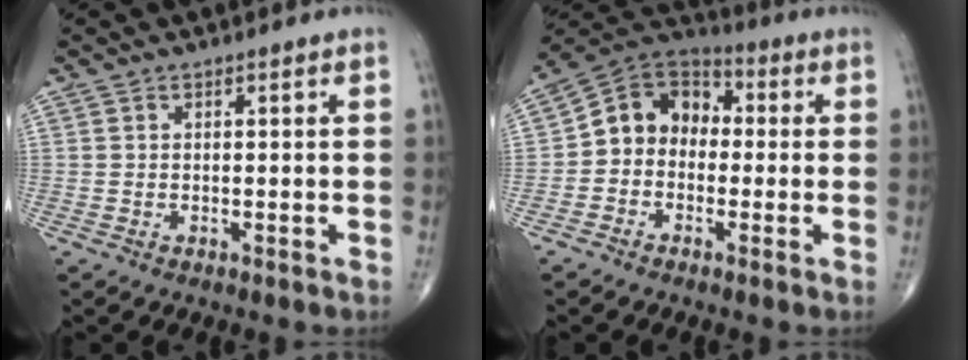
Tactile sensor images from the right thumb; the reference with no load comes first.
{"total": 10.3, "force": [-0.6, 8.5, 5.8], "torque": [-0.068, 0.044, -0.032]}